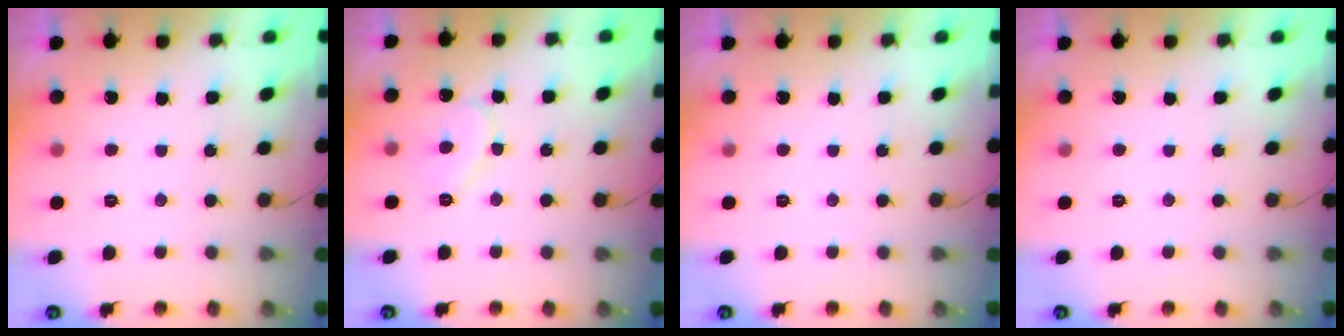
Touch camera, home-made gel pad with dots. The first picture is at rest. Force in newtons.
{"total": 7.2, "press": 7.1, "slide": 0.5}
{"total": 1.7, "press": 1.7, "slide": 0.0}
{"total": 1.9, "press": 1.9, "slide": 0.1}